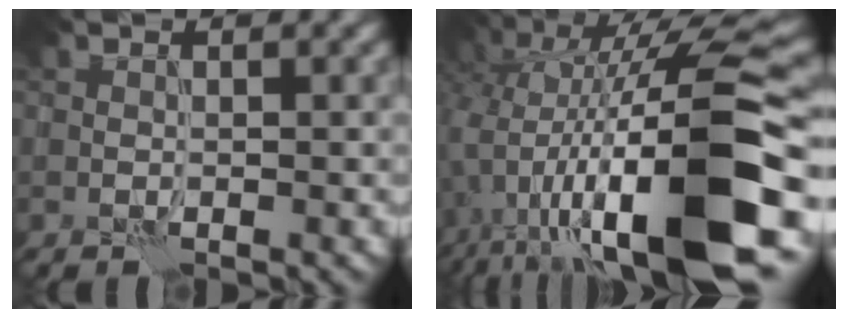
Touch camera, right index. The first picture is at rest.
{"total": 16.3, "force": [-2.5, 5.9, 15.0], "torque": [-0.250, 0.014, -0.042]}